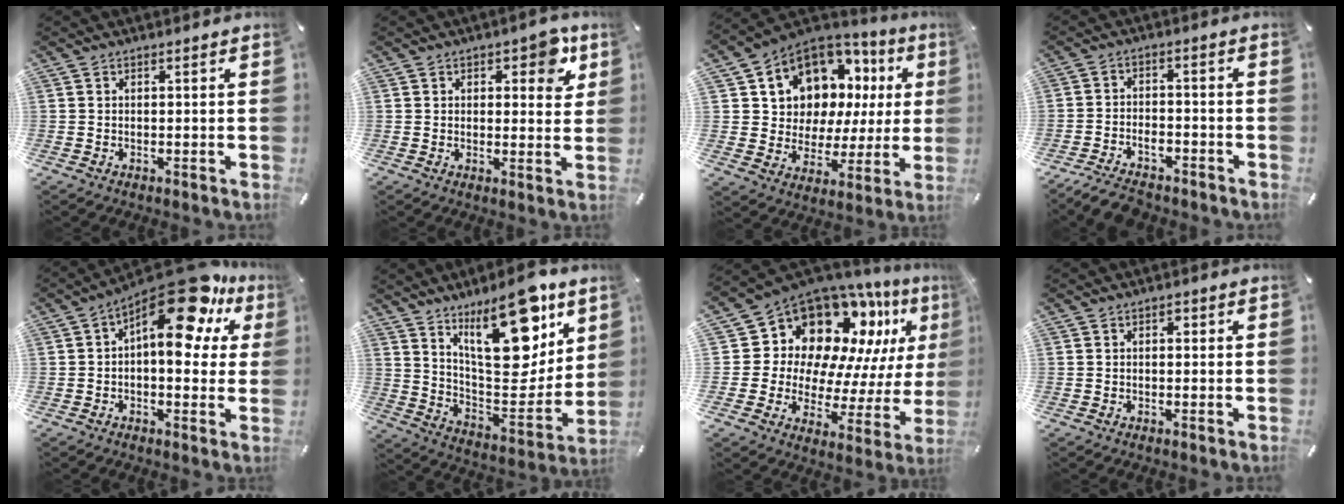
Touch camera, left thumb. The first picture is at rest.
{"total": 6.5, "force": [3.2, 3.8, 4.3], "torque": [-0.036, -0.007, 0.047]}
{"total": 10.4, "force": [6.5, 7.8, 1.9], "torque": [-0.048, -0.075, 0.126]}
{"total": 6.4, "force": [-5.2, 2.8, 2.4], "torque": [-0.043, 0.025, -0.099]}
{"total": 19.2, "force": [11.0, 8.4, 13.3], "torque": [-0.190, -0.082, 0.183]}
{"total": 23.0, "force": [14.0, 9.8, 15.4], "torque": [-0.216, -0.091, 0.236]}
{"total": 15.7, "force": [10.1, 10.3, 6.2], "torque": [-0.111, -0.111, 0.180]}
{"total": 0.8, "force": [0.1, 0.7, 0.4], "torque": [-0.009, 0.005, -0.001]}